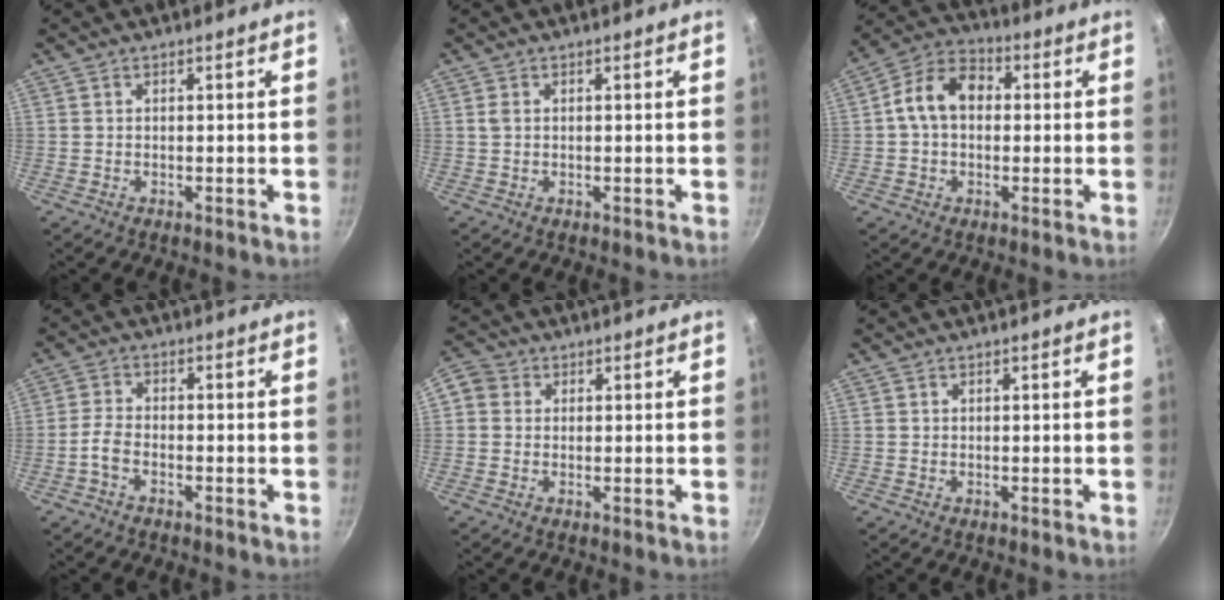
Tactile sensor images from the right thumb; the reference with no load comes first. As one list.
[{"total": 1.2, "force": [0.2, 0.9, 0.8], "torque": [-0.013, 0.003, 0.003]}, {"total": 10.4, "force": [0.7, 7.6, 7.0], "torque": [-0.093, 0.031, -0.006]}, {"total": 3.1, "force": [-1.8, 1.5, 1.9], "torque": [-0.052, 0.016, -0.043]}, {"total": 4.9, "force": [0.8, 4.5, 1.8], "torque": [-0.021, 0.005, -0.001]}, {"total": 0.0}]